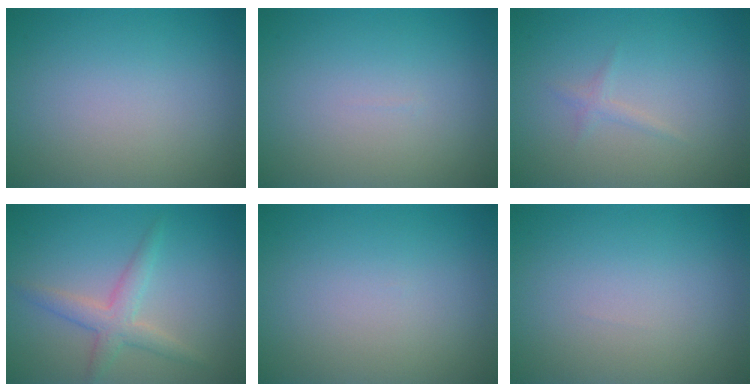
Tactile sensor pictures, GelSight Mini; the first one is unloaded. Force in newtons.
{"total": 0.0}
{"total": 0.8, "press": 0.8, "slide": 0.0}
{"total": 2.8, "press": 2.8, "slide": 0.1}
{"total": 0.0}
{"total": 0.0}